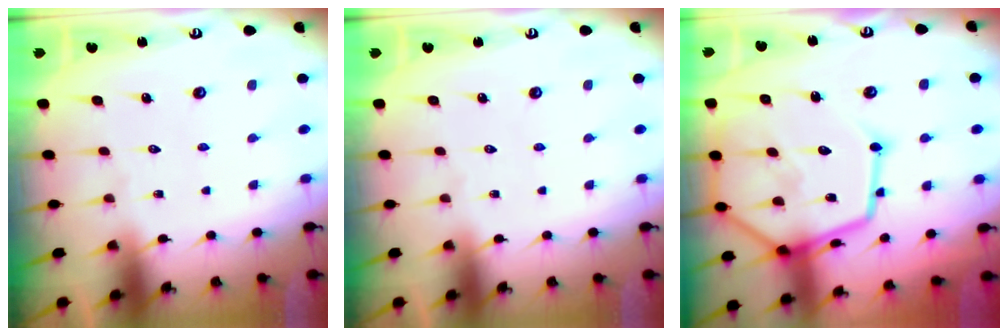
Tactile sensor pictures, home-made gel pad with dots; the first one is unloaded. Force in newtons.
{"total": 0.0}
{"total": 21.6, "press": 21.5, "slide": 1.8}